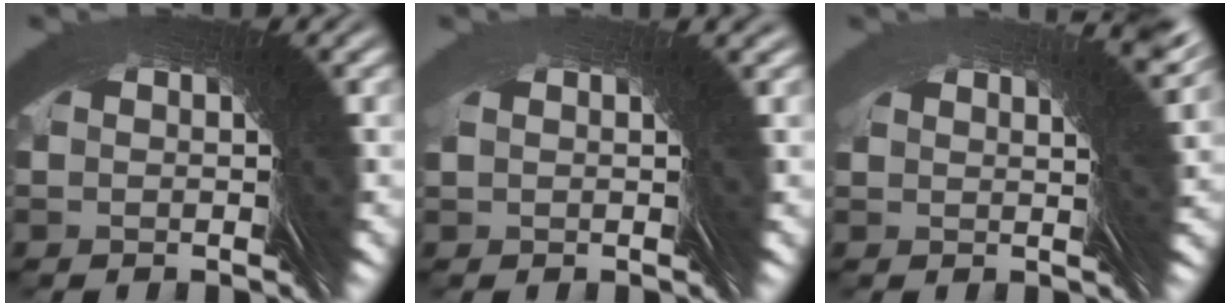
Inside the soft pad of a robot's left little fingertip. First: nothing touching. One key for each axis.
{"total": 2.6, "fx": 0.6, "fy": -2.1, "fz": -1.4, "tx": 0.032, "ty": 0.016, "tz": 0.008}
{"total": 4.7, "fx": 1.5, "fy": -4.2, "fz": -1.5, "tx": 0.057, "ty": 0.037, "tz": 0.017}